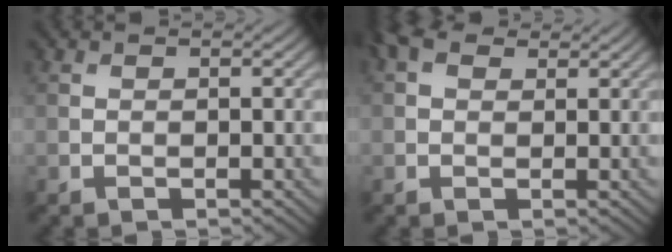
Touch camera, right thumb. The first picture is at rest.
{"total": 3.1, "force": [1.7, 1.9, 1.8], "torque": [-0.038, 0.010, 0.026]}